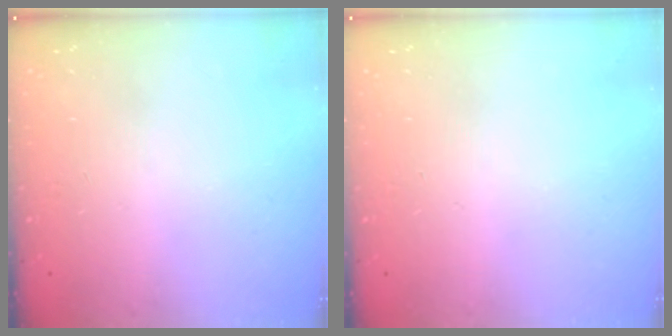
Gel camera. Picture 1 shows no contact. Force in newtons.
{"total": 0.0}